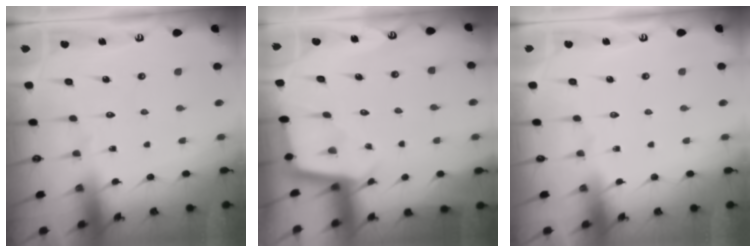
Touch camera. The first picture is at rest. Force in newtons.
{"total": 2.4, "press": 2.4, "slide": 0.1}
{"total": 0.0}